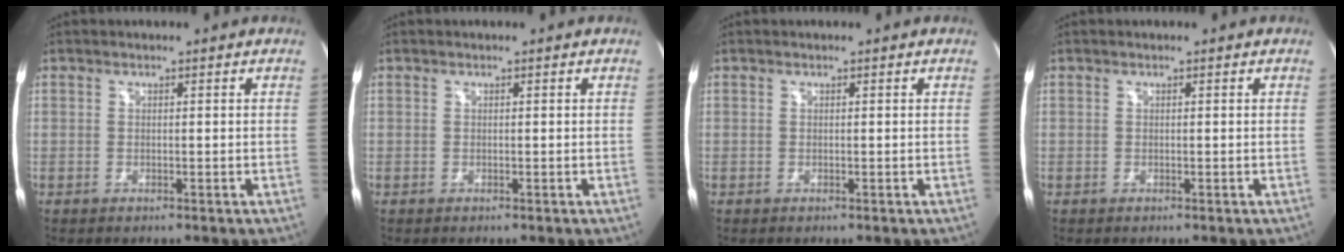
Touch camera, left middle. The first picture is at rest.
{"total": 0.0}
{"total": 0.0}
{"total": 0.0}